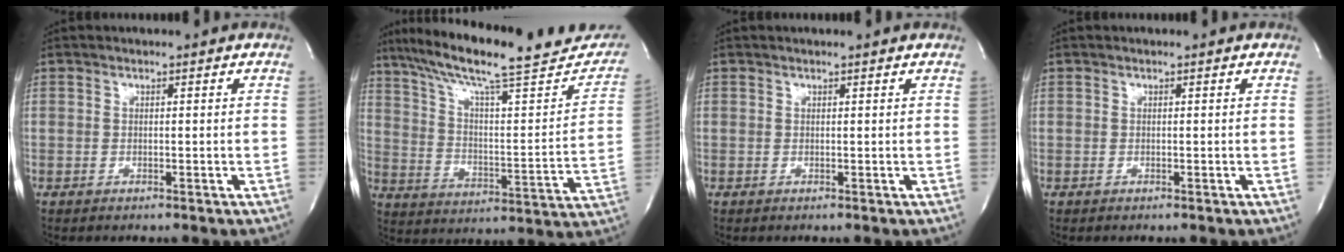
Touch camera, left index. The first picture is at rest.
{"total": 26.6, "force": [21.7, 4.5, 14.8], "torque": [-0.235, -0.006, 0.298]}
{"total": 0.0}
{"total": 0.0}